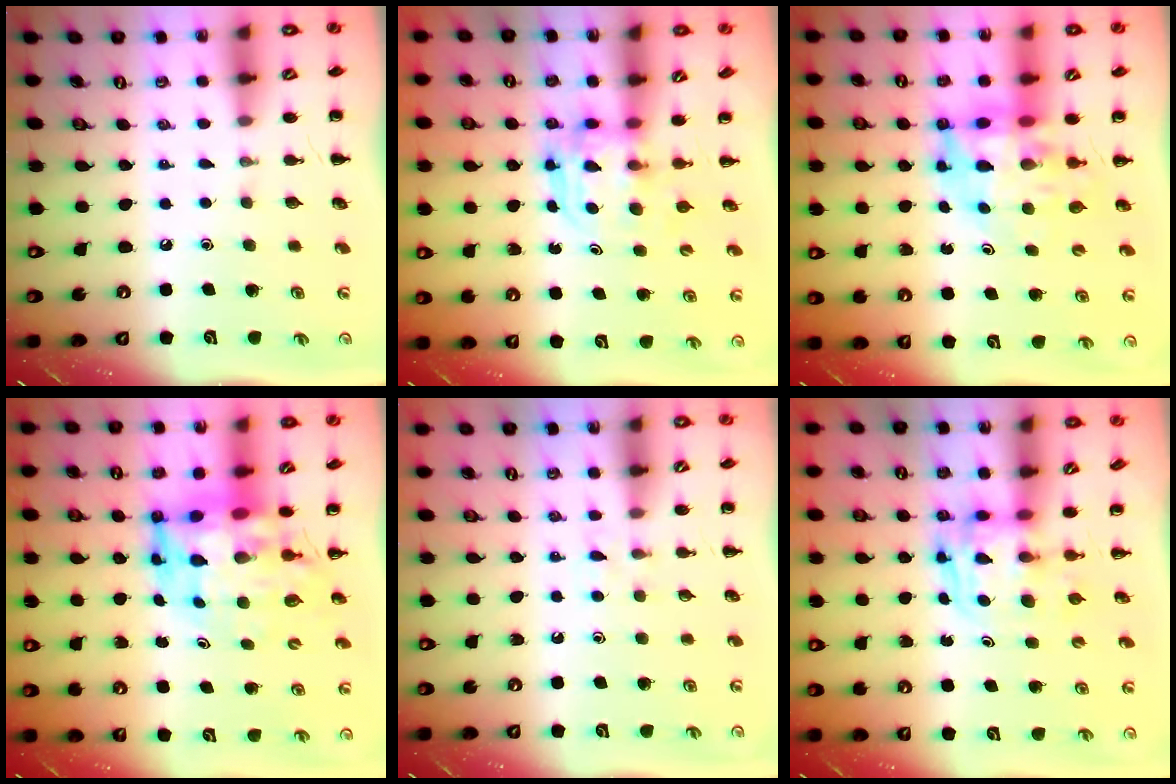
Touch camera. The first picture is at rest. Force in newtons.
{"total": 3.6, "press": 3.6, "slide": 0.3}
{"total": 10.7, "press": 10.2, "slide": 3.3}
{"total": 8.6, "press": 8.1, "slide": 2.7}
{"total": 3.0, "press": 2.7, "slide": 1.2}
{"total": 2.8, "press": 2.8, "slide": 0.2}